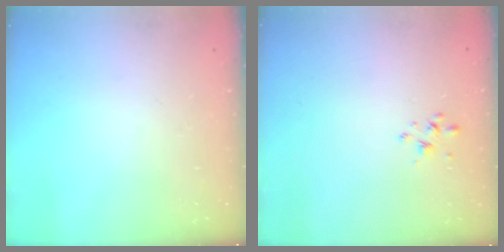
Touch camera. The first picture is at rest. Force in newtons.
{"total": 2.4, "press": 2.3, "slide": 0.8}